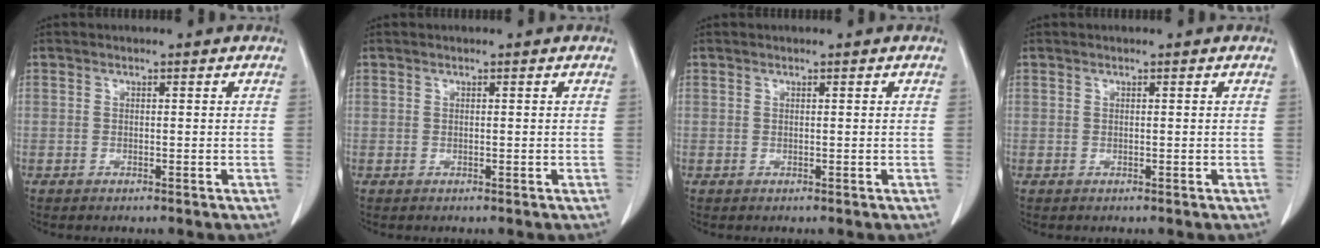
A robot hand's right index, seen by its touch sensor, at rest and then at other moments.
{"total": 0.0}
{"total": 0.0}
{"total": 0.0}